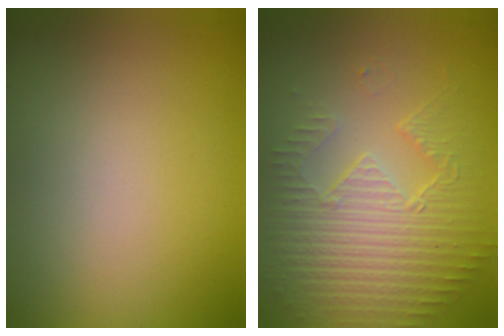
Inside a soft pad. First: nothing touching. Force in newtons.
{"total": 3.8, "press": 3.6, "slide": 1.3}